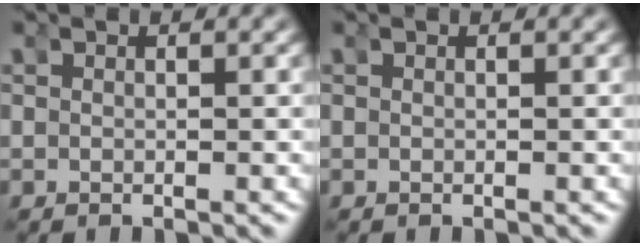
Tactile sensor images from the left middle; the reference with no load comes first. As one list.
[{"total": 0.0}]